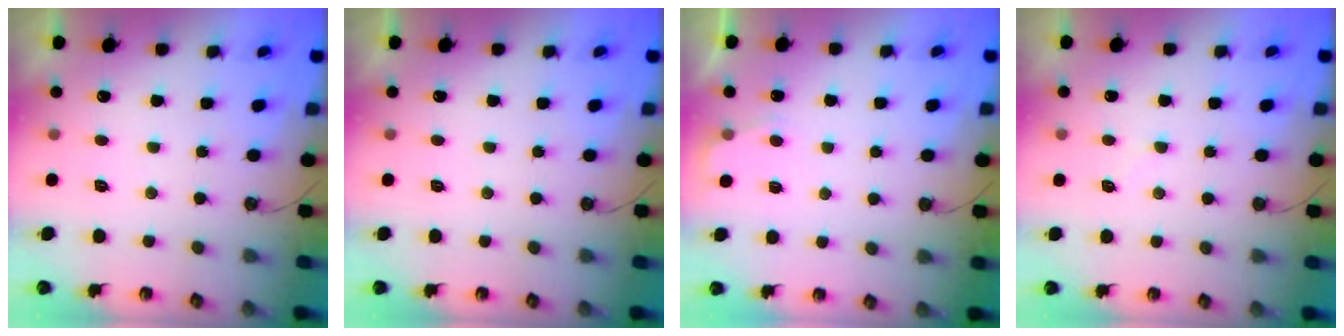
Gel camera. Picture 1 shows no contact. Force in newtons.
{"total": 0.0}
{"total": 2.4, "press": 2.4, "slide": 0.4}
{"total": 5.8, "press": 5.8, "slide": 0.6}